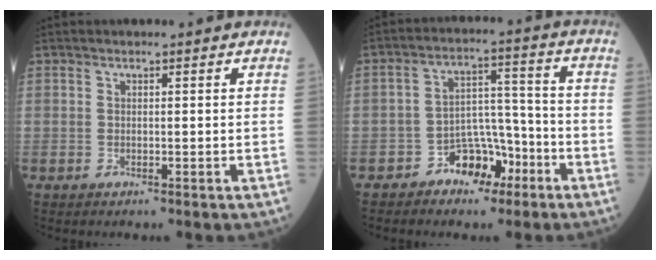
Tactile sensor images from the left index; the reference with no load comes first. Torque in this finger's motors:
{"motor_torque": [0.18, 0.21, 0.07, 0.00]}